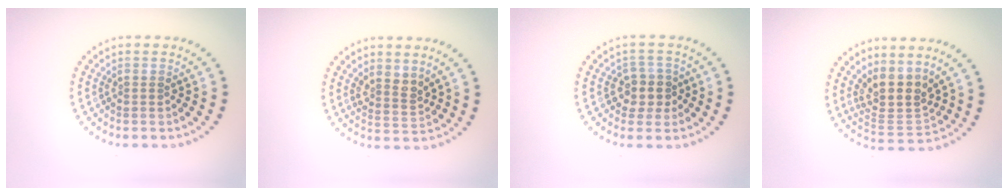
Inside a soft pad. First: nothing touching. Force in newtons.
{"total": 2.2, "press": 1.7, "slide": 1.4}
{"total": 2.6, "press": 2.3, "slide": 1.1}
{"total": 4.1, "press": 3.3, "slide": 2.4}